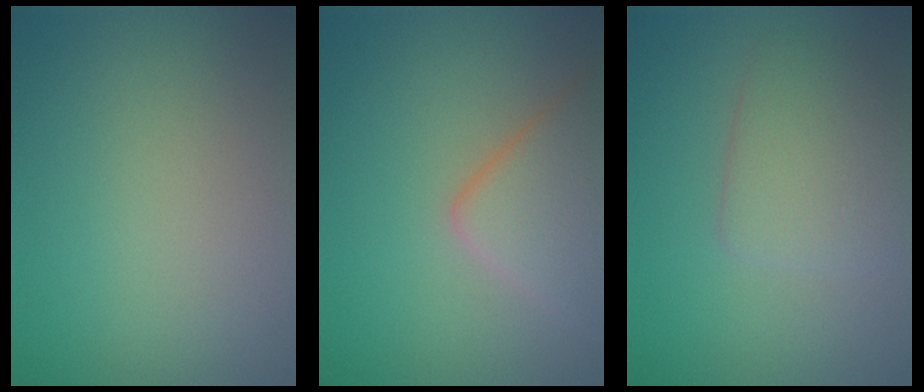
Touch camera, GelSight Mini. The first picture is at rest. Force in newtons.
{"total": 5.0, "press": 5.0, "slide": 0.3}
{"total": 3.3, "press": 3.3, "slide": 0.2}